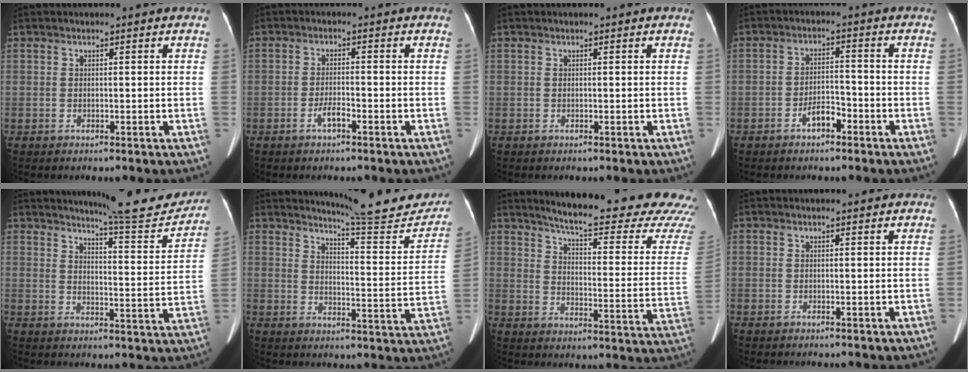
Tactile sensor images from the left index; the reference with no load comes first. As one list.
[{"total": 2.2, "force": [-1.4, 0.4, 1.7], "torque": [-0.034, 0.000, -0.026]}, {"total": 0.0}, {"total": 3.5, "force": [-2.3, 1.4, 2.2], "torque": [-0.041, 0.008, -0.041]}, {"total": 13.4, "force": [12.8, 0.9, 3.9], "torque": [-0.045, -0.044, 0.154]}, {"total": 16.9, "force": [15.8, 1.5, 5.9], "torque": [-0.068, -0.067, 0.185]}, {"total": 27.1, "force": [24.2, 2.4, 11.8], "torque": [-0.161, -0.098, 0.286]}, {"total": 1.1, "force": [1.1, 0.0, 0.3], "torque": [-0.009, 0.008, 0.015]}]